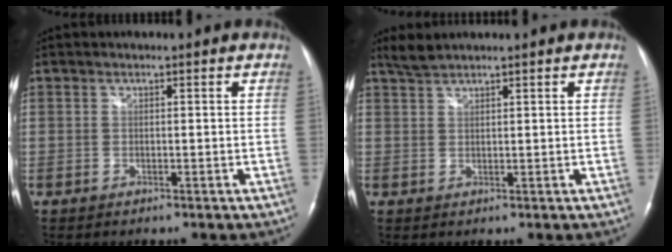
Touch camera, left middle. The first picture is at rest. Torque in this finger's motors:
{"motor_torque": [0.19, -0.06, -0.06, 0.00]}